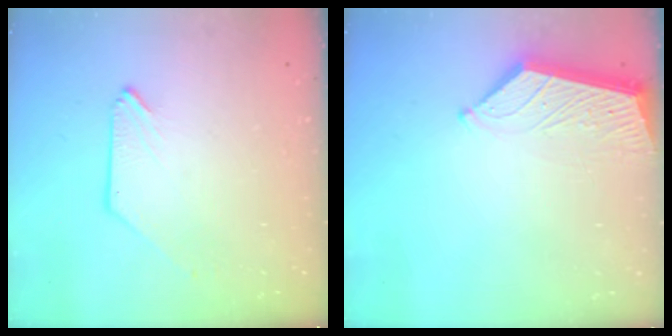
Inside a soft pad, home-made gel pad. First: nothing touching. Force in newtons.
{"total": 6.3, "press": 6.2, "slide": 0.5}